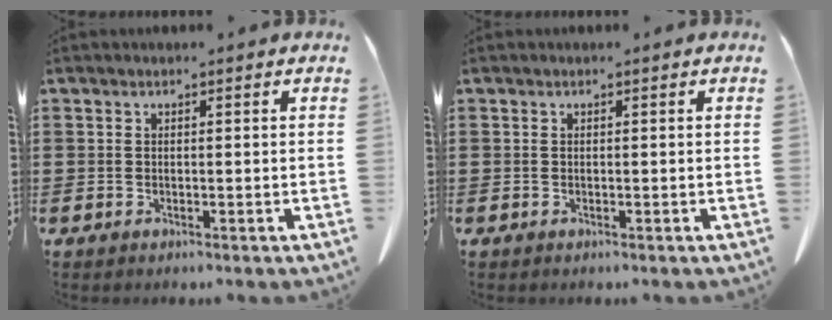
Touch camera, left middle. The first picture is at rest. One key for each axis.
{"total": 0.0}